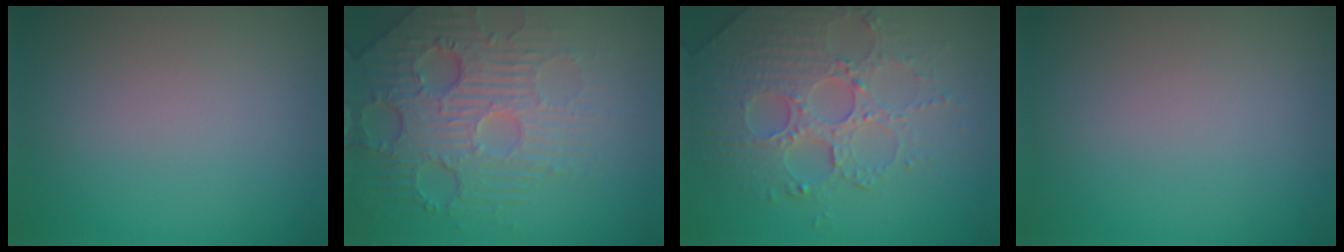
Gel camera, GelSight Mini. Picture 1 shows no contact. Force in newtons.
{"total": 6.5, "press": 5.1, "slide": 4.1}
{"total": 4.4, "press": 4.3, "slide": 1.0}
{"total": 0.0}